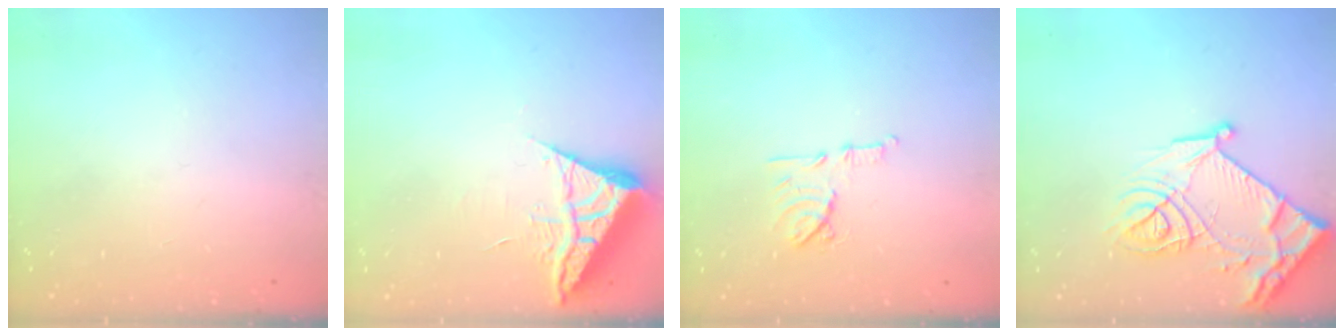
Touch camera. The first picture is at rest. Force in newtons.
{"total": 7.3, "press": 7.3, "slide": 0.5}
{"total": 9.5, "press": 9.5, "slide": 0.8}
{"total": 16.3, "press": 16.3, "slide": 1.8}